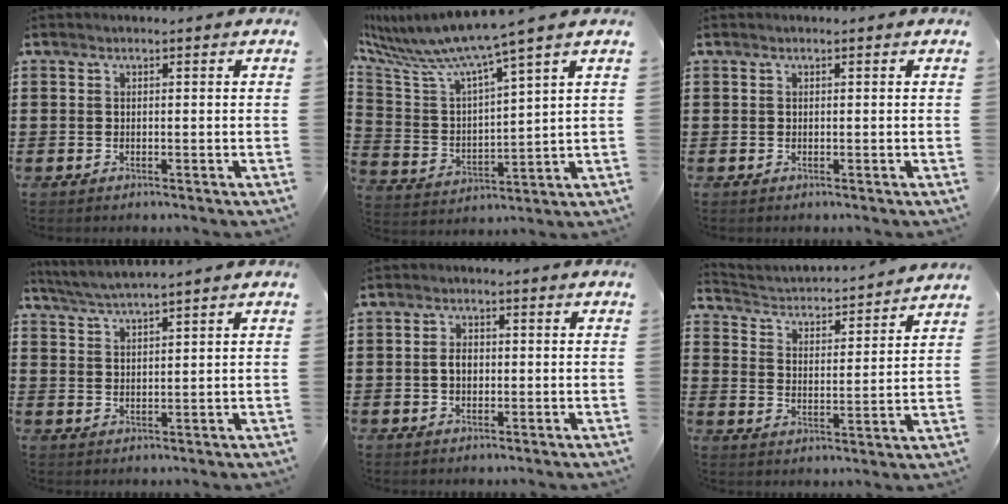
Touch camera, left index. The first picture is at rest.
{"total": 7.5, "force": [6.6, -0.8, 3.6], "torque": [-0.103, -0.054, 0.105]}
{"total": 0.0}
{"total": 3.3, "force": [3.2, -0.5, 0.9], "torque": [-0.027, -0.010, 0.057]}
{"total": 2.7, "force": [0.0, 1.8, 2.0], "torque": [-0.042, 0.006, -0.003]}
{"total": 2.3, "force": [2.3, 0.2, 0.2], "torque": [-0.023, -0.028, 0.029]}